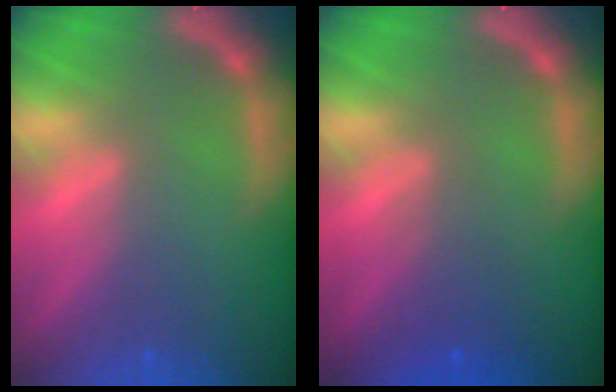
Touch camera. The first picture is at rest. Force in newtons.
{"total": 2.4}